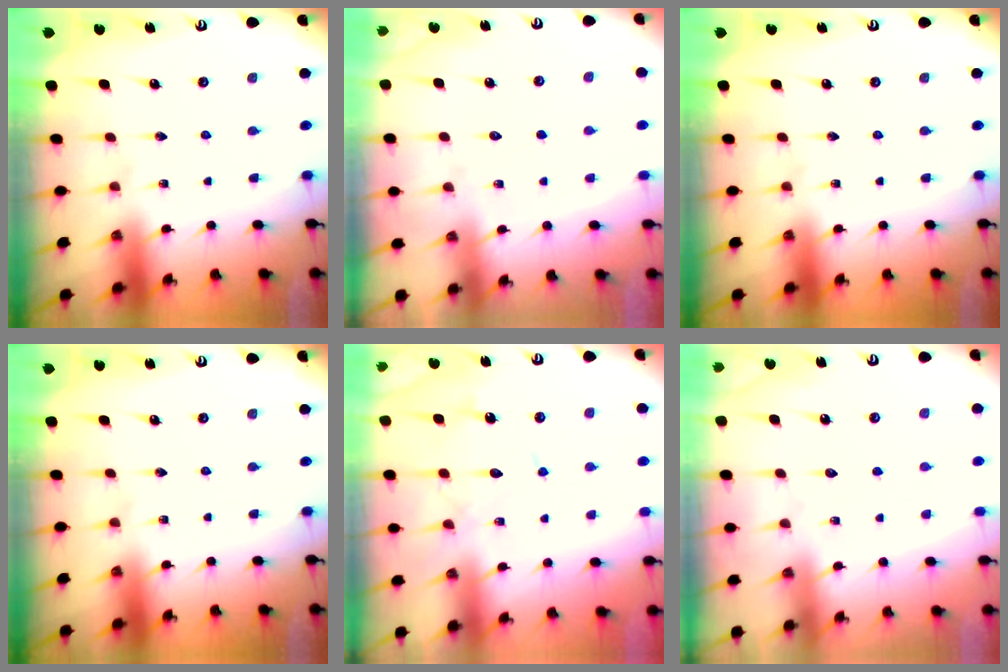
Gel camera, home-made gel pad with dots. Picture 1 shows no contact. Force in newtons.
{"total": 5.1, "press": 5.0, "slide": 0.6}
{"total": 0.0}
{"total": 0.0}
{"total": 12.1, "press": 12.0, "slide": 1.0}
{"total": 2.0, "press": 2.0, "slide": 0.2}